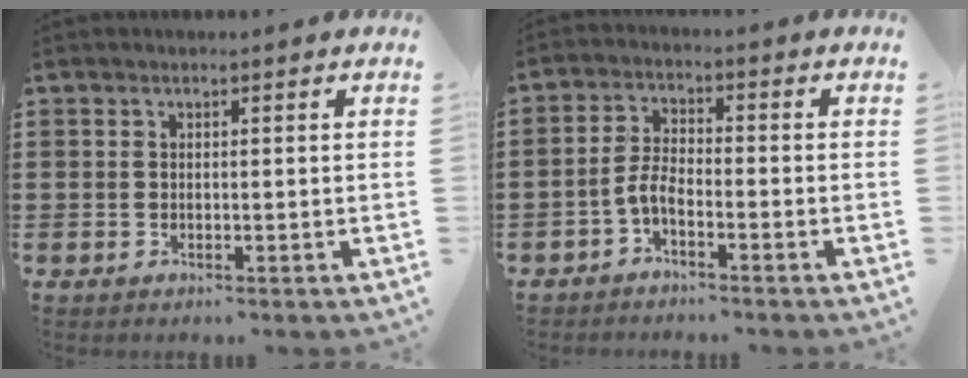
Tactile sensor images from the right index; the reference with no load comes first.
{"total": 3.7, "force": [-2.3, 1.2, 2.7], "torque": [-0.071, 0.000, -0.050]}